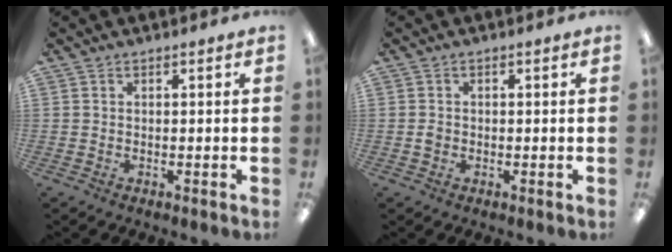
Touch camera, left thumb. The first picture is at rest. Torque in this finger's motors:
{"motor_torque": [-0.19, 0.21, 0.25, -0.10, -0.02]}